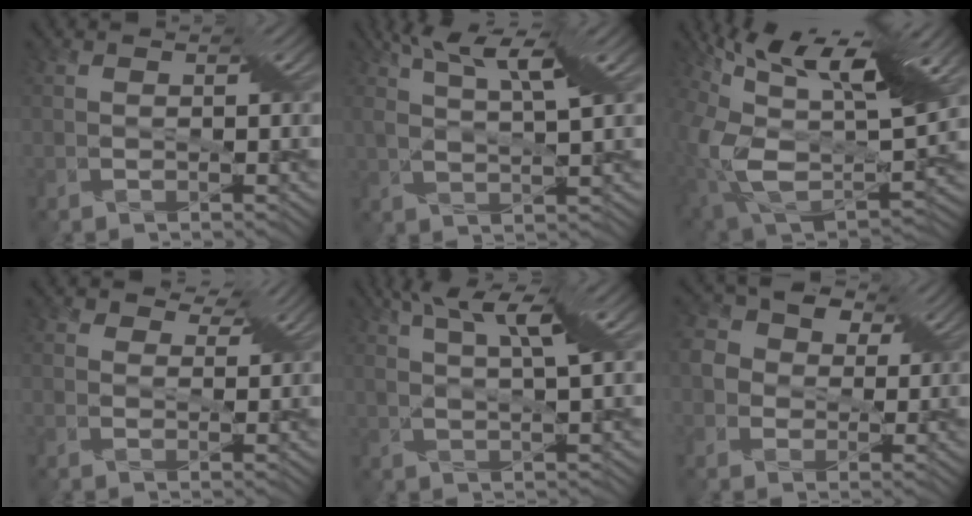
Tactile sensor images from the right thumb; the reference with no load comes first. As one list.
[{"total": 7.1, "force": [3.8, 1.7, 5.7], "torque": [-0.112, 0.011, 0.060]}, {"total": 16.4, "force": [6.8, 7.7, 12.8], "torque": [-0.267, 0.007, 0.113]}, {"total": 4.6, "force": [3.6, 2.3, 1.7], "torque": [-0.034, -0.004, 0.055]}, {"total": 6.0, "force": [3.1, 0.9, 5.0], "torque": [-0.090, 0.011, 0.054]}, {"total": 6.2, "force": [1.7, 5.3, 2.7], "torque": [-0.087, 0.011, 0.015]}]